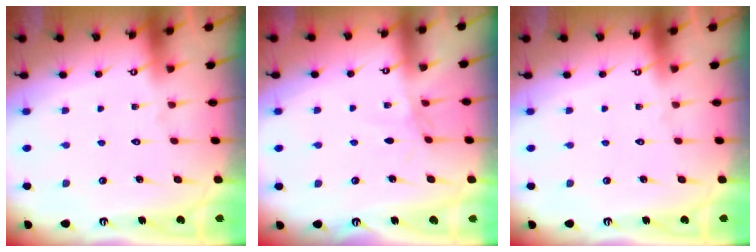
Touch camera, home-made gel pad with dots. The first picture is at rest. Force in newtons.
{"total": 1.8, "press": 1.8, "slide": 0.3}
{"total": 0.0}